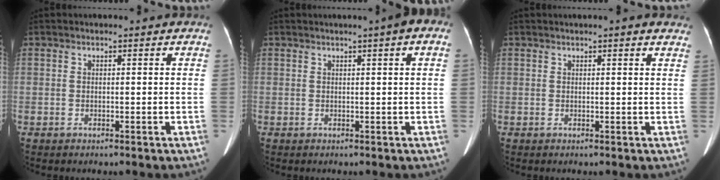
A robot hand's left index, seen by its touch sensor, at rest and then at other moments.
{"total": 3.0, "force": [1.2, 0.3, 2.7], "torque": [-0.035, 0.011, 0.012]}
{"total": 3.5, "force": [2.9, 0.3, 2.0], "torque": [-0.017, 0.012, 0.027]}